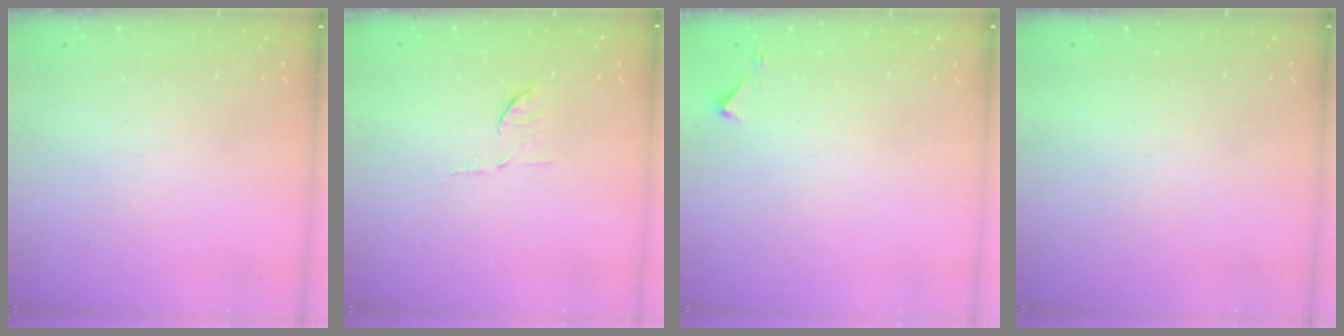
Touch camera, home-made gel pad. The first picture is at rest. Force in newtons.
{"total": 6.1, "press": 6.1, "slide": 0.7}
{"total": 3.1, "press": 3.0, "slide": 0.3}
{"total": 1.5, "press": 1.5, "slide": 0.1}